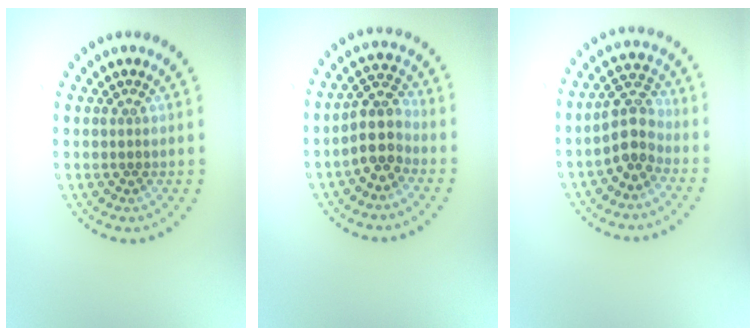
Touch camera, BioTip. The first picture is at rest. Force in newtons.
{"total": 3.3, "press": 2.9, "slide": 1.6}
{"total": 3.5, "press": 3.2, "slide": 1.4}